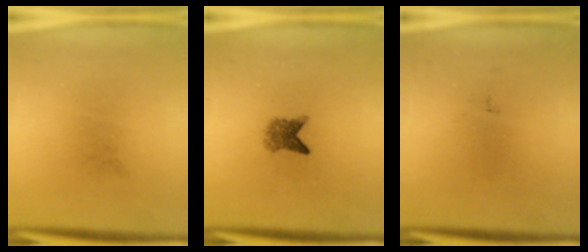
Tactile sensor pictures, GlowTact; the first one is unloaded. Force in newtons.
{"total": 2.7}
{"total": 0.0}